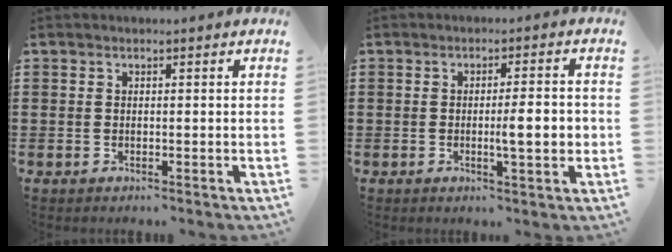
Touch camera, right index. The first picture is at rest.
{"total": 5.7, "force": [-0.6, 0.7, 5.6], "torque": [-0.089, -0.006, -0.014]}